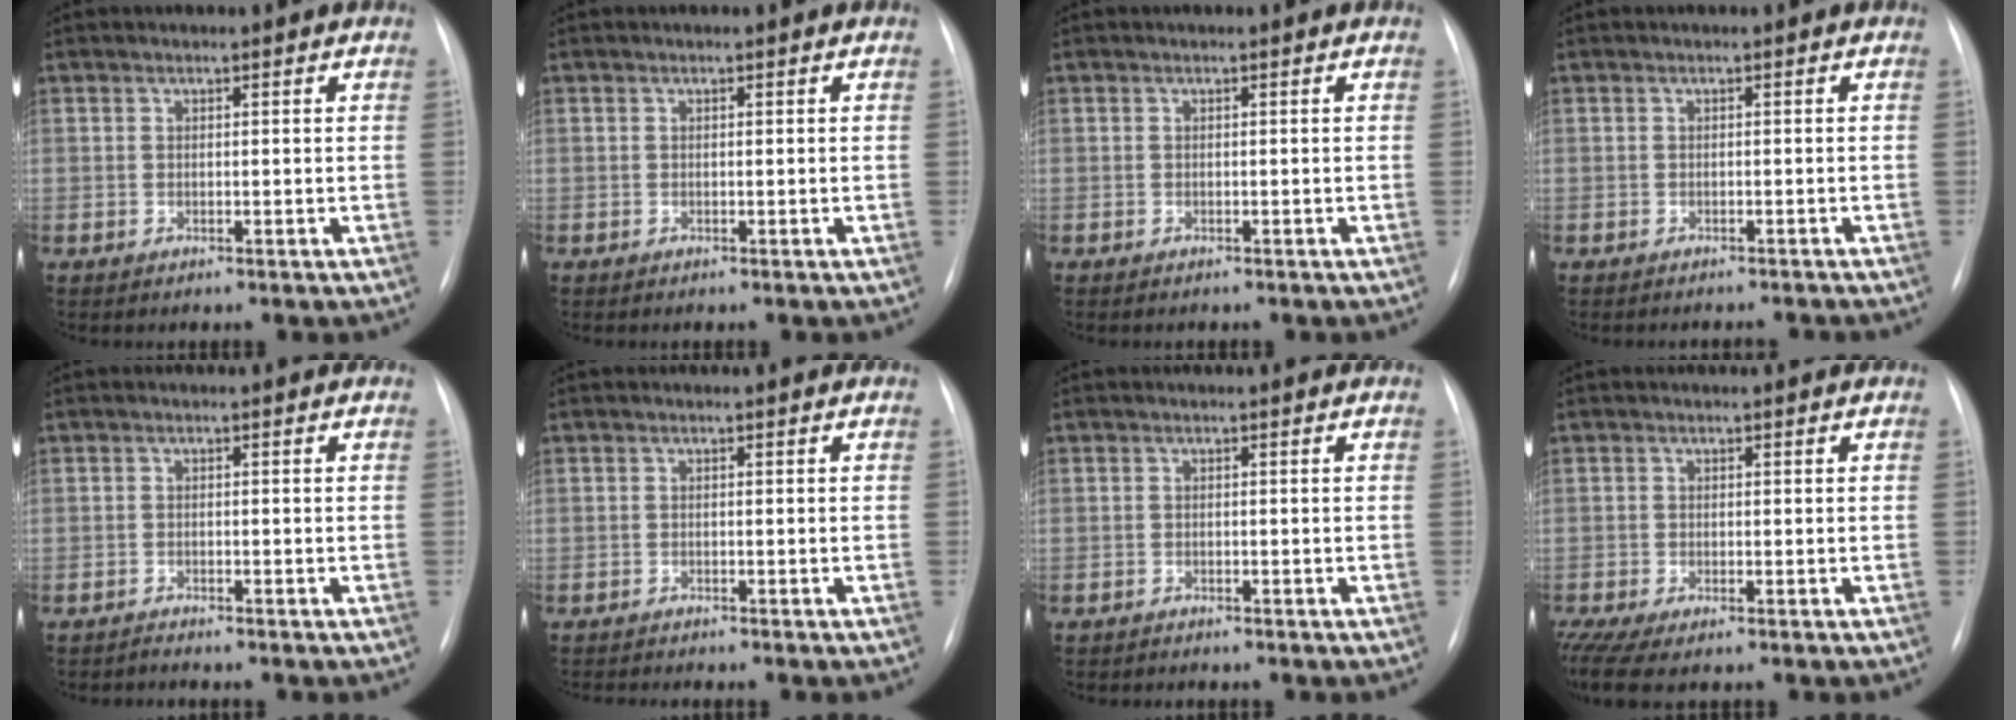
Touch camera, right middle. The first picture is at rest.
{"total": 0.0}
{"total": 1.3, "force": [-1.1, 0.4, 0.5], "torque": [-0.012, -0.002, -0.011]}
{"total": 4.6, "force": [-4.4, 0.8, 1.0], "torque": [-0.006, -0.001, -0.048]}
{"total": 1.0, "force": [-0.9, -0.2, -0.3], "torque": [0.003, -0.007, -0.016]}
{"total": 2.5, "force": [-2.4, -0.4, 0.7], "torque": [-0.008, -0.007, -0.034]}
{"total": 0.9, "force": [-0.9, 0.1, -0.1], "torque": [-0.002, -0.002, -0.016]}
{"total": 4.2, "force": [-3.1, 0.9, 2.7], "torque": [-0.055, -0.008, -0.055]}